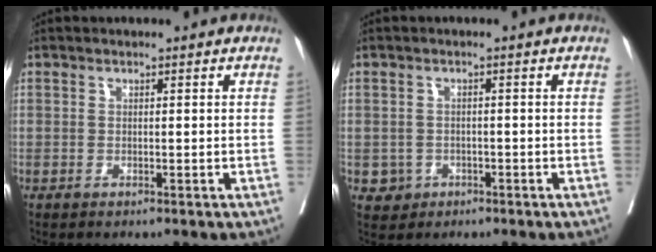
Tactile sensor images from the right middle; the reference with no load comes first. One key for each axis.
{"total": 2.6, "fx": -1.0, "fy": 2.5, "fz": 0.2, "tx": 0.001, "ty": 0.009, "tz": -0.009}